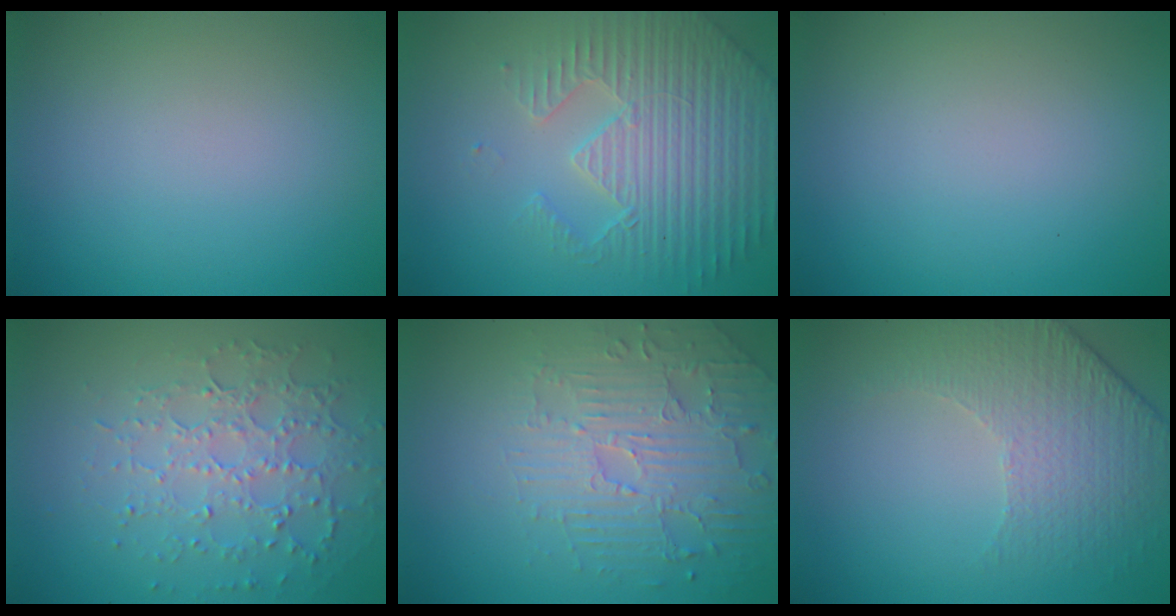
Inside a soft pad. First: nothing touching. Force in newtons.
{"total": 4.7, "press": 4.6, "slide": 1.0}
{"total": 0.0}
{"total": 4.8, "press": 3.5, "slide": 3.2}
{"total": 4.6, "press": 3.9, "slide": 2.5}
{"total": 4.8, "press": 3.4, "slide": 3.3}